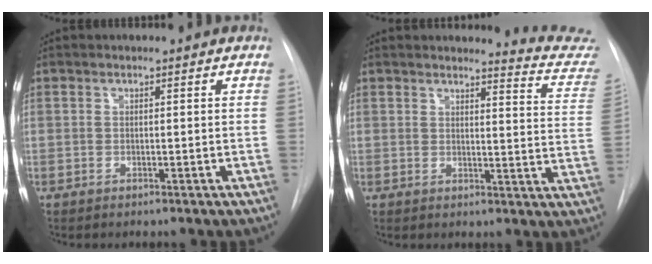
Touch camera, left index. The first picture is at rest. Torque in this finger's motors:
{"motor_torque": [1.00, -1.14, 0.06, 0.00]}